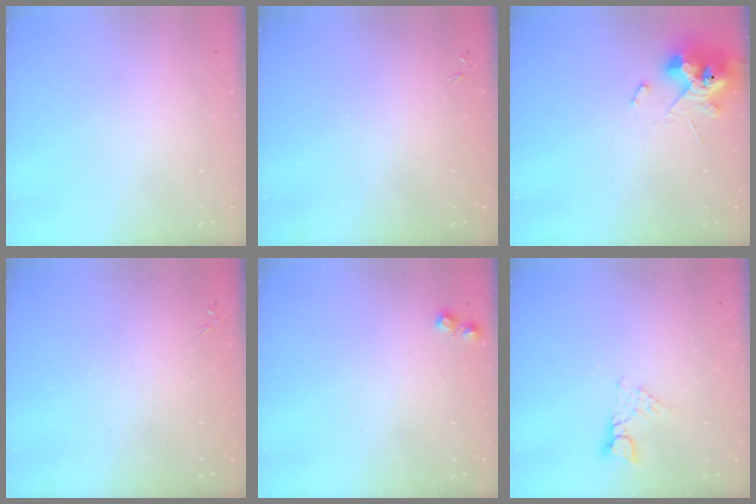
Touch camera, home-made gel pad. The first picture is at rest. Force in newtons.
{"total": 0.0}
{"total": 10.7, "press": 10.6, "slide": 1.2}
{"total": 0.0}
{"total": 4.3, "press": 4.3, "slide": 0.6}
{"total": 3.2, "press": 3.2, "slide": 0.3}